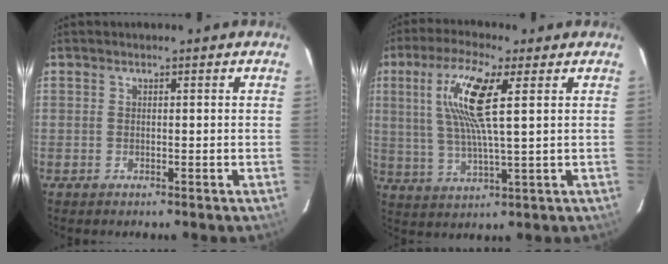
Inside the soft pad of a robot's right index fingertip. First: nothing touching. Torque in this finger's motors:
{"motor_torque": [1.25, 0.89, 0.48, 0.20]}